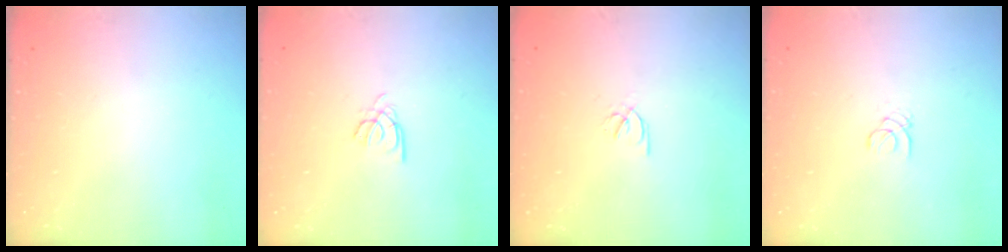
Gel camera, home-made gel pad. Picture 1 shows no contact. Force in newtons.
{"total": 2.4, "press": 2.4, "slide": 0.4}
{"total": 2.1, "press": 2.1, "slide": 0.1}
{"total": 1.0, "press": 1.0, "slide": 0.1}